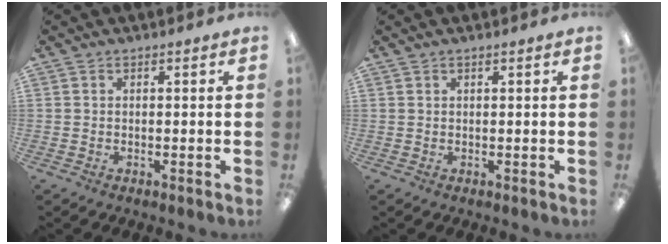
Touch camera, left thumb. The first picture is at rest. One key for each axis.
{"total": 0.6, "fx": 0.4, "fy": 0.1, "fz": 0.3, "tx": -0.007, "ty": 0.002, "tz": 0.007}